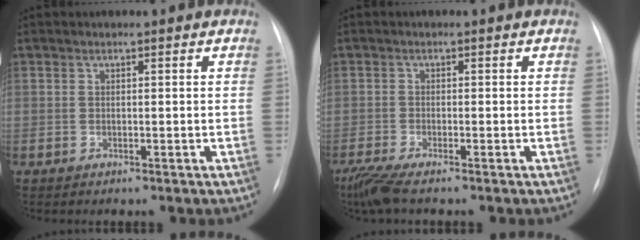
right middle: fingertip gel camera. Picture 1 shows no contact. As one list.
[{"total": 3.9, "force": [-3.0, 0.3, 2.5], "torque": [-0.058, -0.013, -0.062]}]